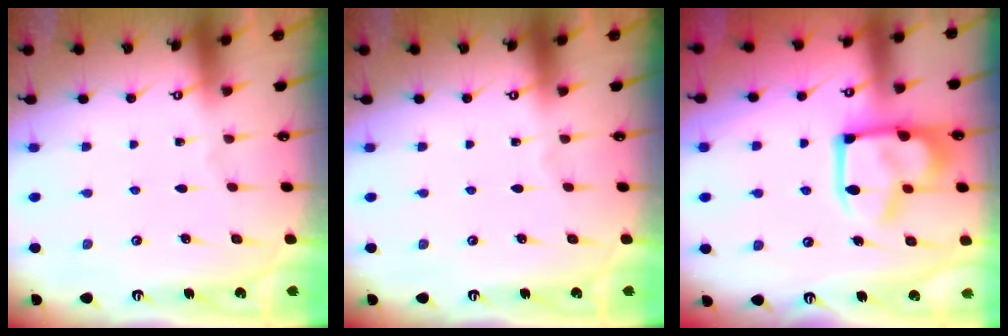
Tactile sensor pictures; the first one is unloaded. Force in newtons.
{"total": 0.0}
{"total": 16.5, "press": 16.4, "slide": 1.7}